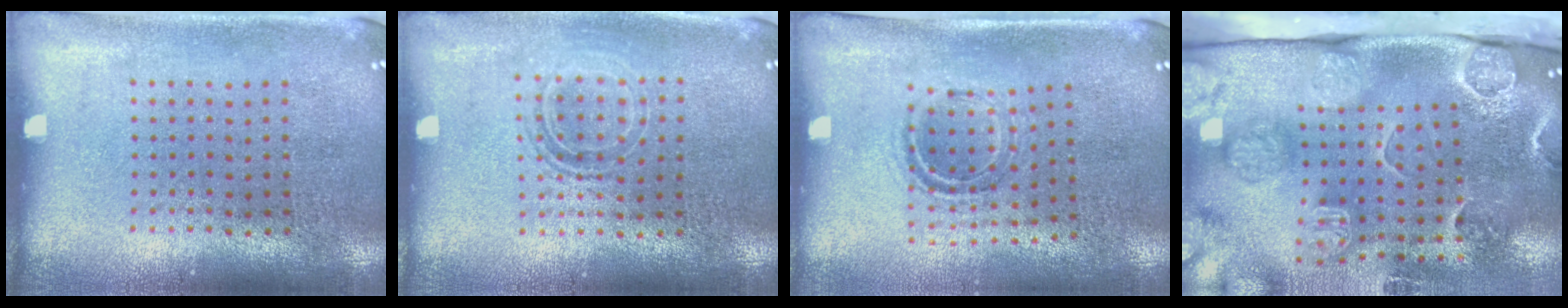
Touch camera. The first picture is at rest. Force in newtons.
{"total": 1.5, "press": 1.2, "slide": 0.9}
{"total": 1.0, "press": 0.9, "slide": 0.3}
{"total": 4.5, "press": 3.4, "slide": 3.0}